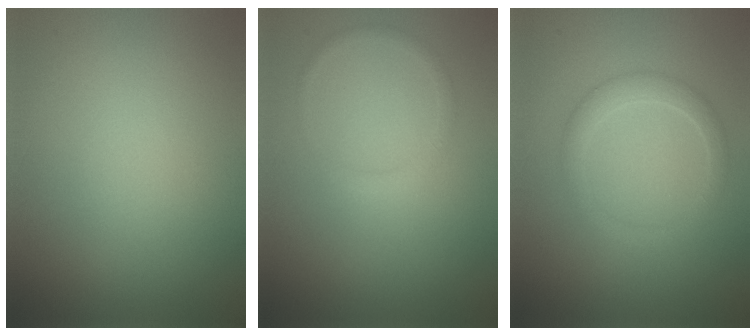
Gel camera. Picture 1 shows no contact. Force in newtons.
{"total": 1.0, "press": 1.0, "slide": 0.0}
{"total": 2.0, "press": 2.0, "slide": 0.1}